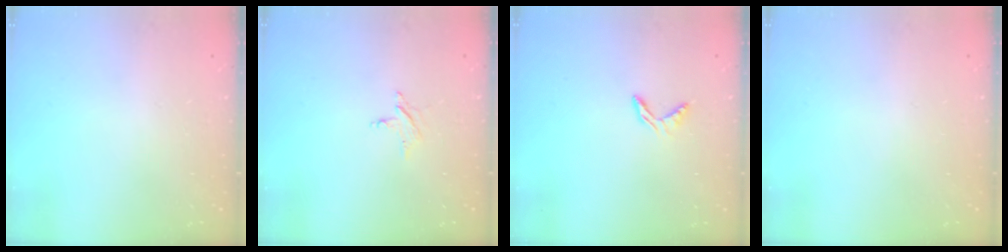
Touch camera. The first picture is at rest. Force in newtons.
{"total": 2.4, "press": 2.4, "slide": 0.2}
{"total": 4.2, "press": 4.2, "slide": 0.3}
{"total": 0.0}